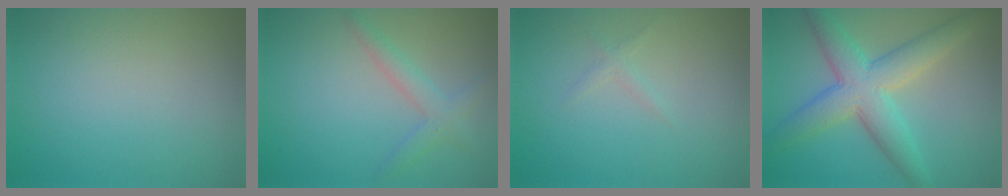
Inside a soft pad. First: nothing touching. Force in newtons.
{"total": 2.2, "press": 2.2, "slide": 0.0}
{"total": 0.8, "press": 0.8, "slide": 0.1}
{"total": 6.5, "press": 6.5, "slide": 0.3}